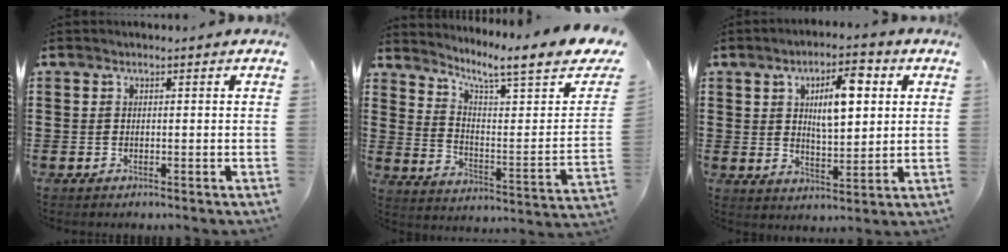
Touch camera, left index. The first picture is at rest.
{"total": 7.6, "force": [5.9, 0.1, 4.7], "torque": [-0.092, -0.048, 0.085]}
{"total": 8.1, "force": [2.7, 3.1, 7.0], "torque": [-0.109, 0.000, 0.038]}